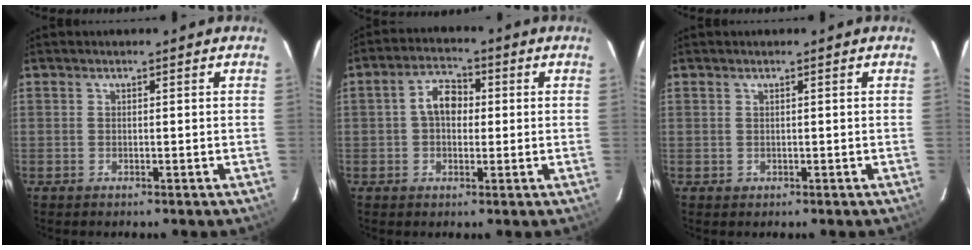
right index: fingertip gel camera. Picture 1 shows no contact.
{"total": 5.8, "force": [0.4, 4.0, 4.2], "torque": [-0.075, 0.020, 0.006]}
{"total": 0.7, "force": [0.1, 0.7, 0.0], "torque": [0.006, 0.003, 0.002]}